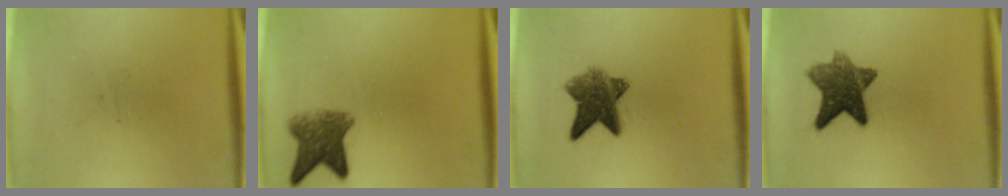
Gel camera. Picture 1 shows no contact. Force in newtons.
{"total": 5.8}
{"total": 7.9}
{"total": 9.0}